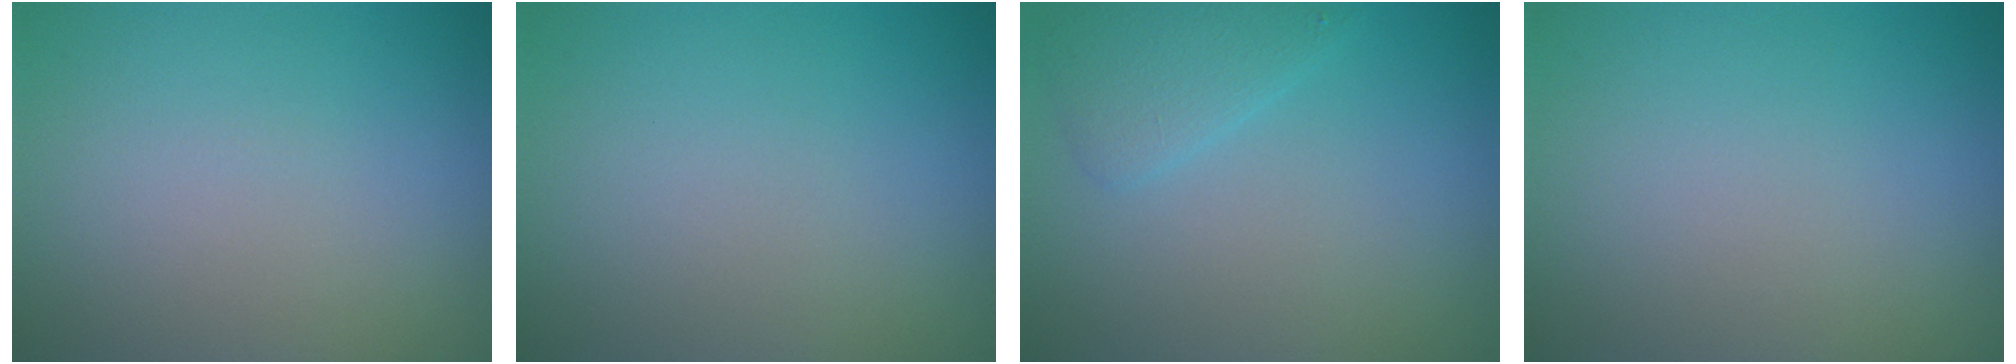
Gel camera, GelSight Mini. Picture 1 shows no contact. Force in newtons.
{"total": 0.0}
{"total": 2.1, "press": 2.0, "slide": 0.2}
{"total": 0.0}